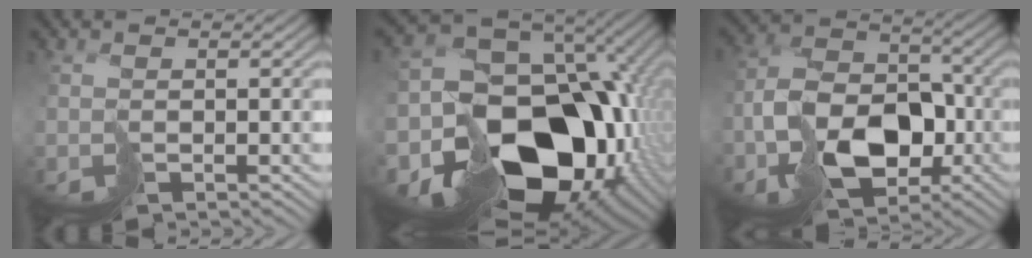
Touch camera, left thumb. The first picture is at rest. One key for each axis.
{"total": 21.5, "fx": -8.0, "fy": 15.2, "fz": 12.9, "tx": -0.247, "ty": -0.034, "tz": -0.100}
{"total": 12.2, "fx": -4.5, "fy": 8.2, "fz": 7.8, "tx": -0.136, "ty": -0.012, "tz": -0.087}